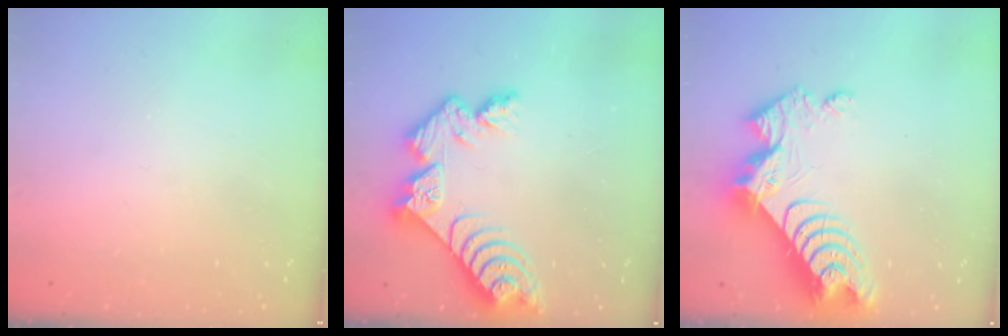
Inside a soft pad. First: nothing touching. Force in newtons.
{"total": 11.8, "press": 11.8, "slide": 1.1}
{"total": 14.7, "press": 14.6, "slide": 1.2}